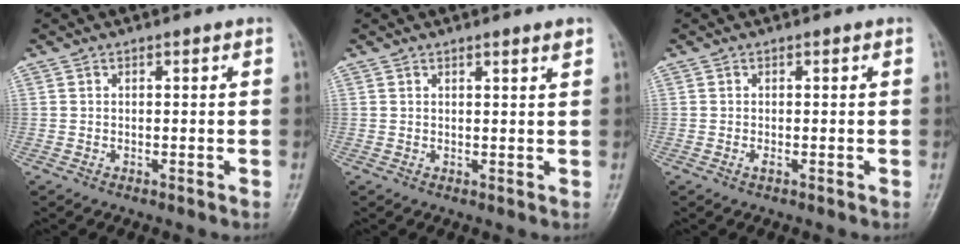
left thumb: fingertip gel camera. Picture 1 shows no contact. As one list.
[{"total": 1.8, "force": [1.3, 0.0, 1.2], "torque": [-0.016, -0.009, 0.019]}, {"total": 0.8, "force": [-0.1, 0.3, 0.7], "torque": [-0.011, -0.001, -0.002]}]